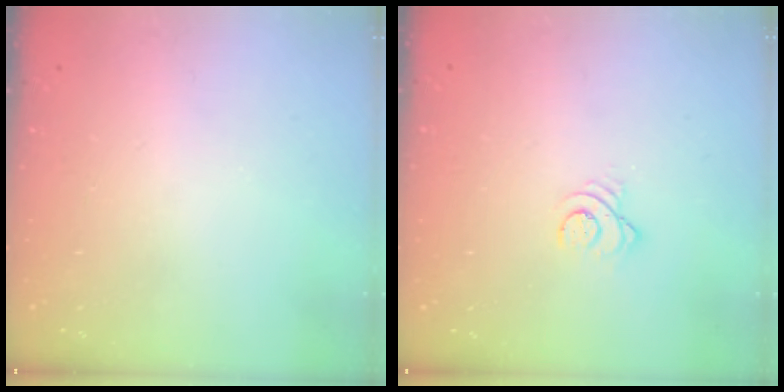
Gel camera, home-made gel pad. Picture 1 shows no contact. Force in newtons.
{"total": 3.0, "press": 2.9, "slide": 0.4}